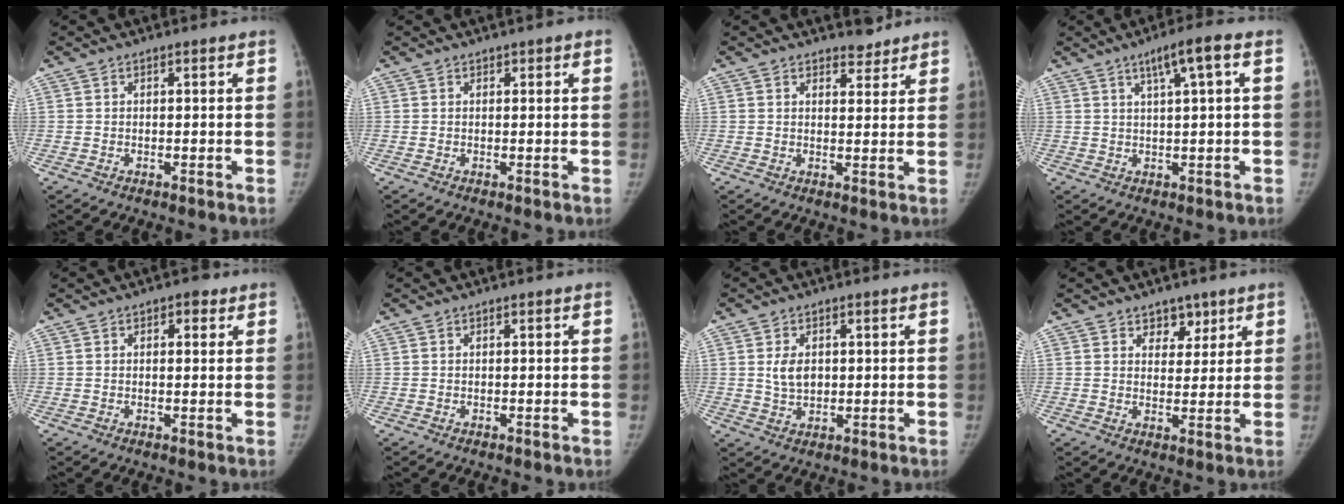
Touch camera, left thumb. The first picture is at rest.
{"total": 1.6, "force": [0.9, 0.5, 1.2], "torque": [-0.015, 0.005, 0.011]}
{"total": 3.4, "force": [2.9, 1.5, 0.8], "torque": [0.010, -0.021, 0.042]}
{"total": 6.3, "force": [2.6, 0.4, 5.8], "torque": [-0.100, 0.007, 0.042]}
{"total": 2.8, "force": [1.4, 1.5, 1.9], "torque": [-0.012, -0.001, 0.015]}
{"total": 0.0}
{"total": 4.8, "force": [0.8, 3.3, 3.4], "torque": [-0.048, -0.005, 0.020]}
{"total": 4.5, "force": [3.0, 3.0, 1.6], "torque": [0.010, -0.019, 0.047]}